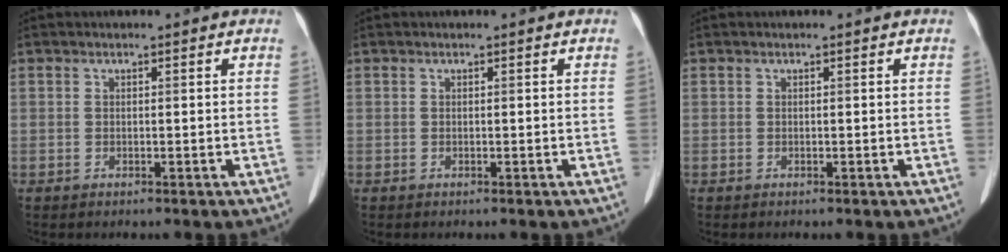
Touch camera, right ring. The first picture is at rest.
{"total": 0.0}
{"total": 0.0}